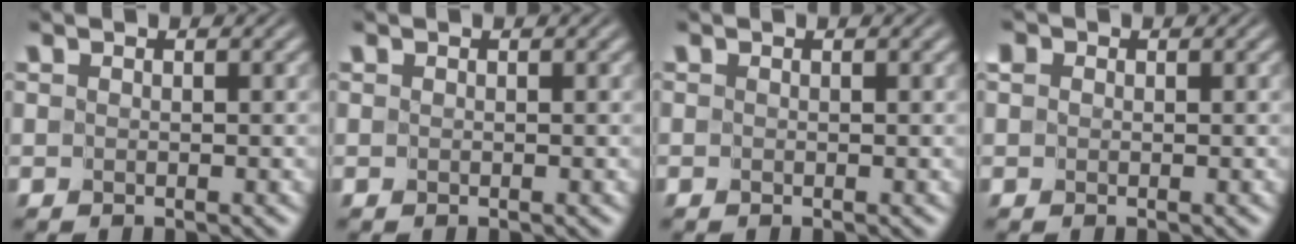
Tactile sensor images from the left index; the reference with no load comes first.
{"total": 0.0}
{"total": 0.0}
{"total": 1.3, "force": [0.3, 1.2, 0.5], "torque": [-0.001, 0.007, -0.007]}